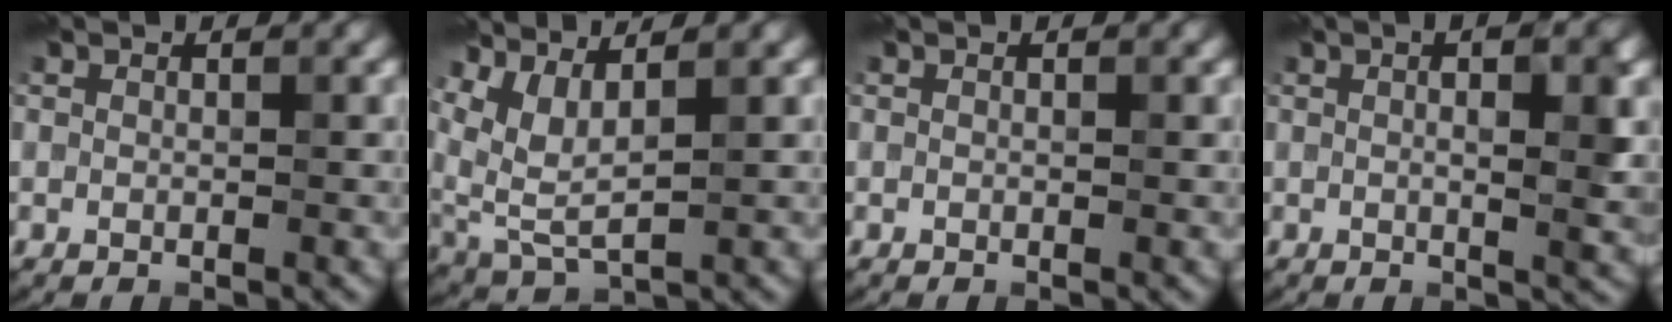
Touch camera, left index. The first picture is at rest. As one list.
[{"total": 4.3, "force": [2.5, 1.2, 3.3], "torque": [-0.089, 0.000, 0.061]}, {"total": 0.0}, {"total": 4.7, "force": [0.6, 0.9, 4.6], "torque": [-0.064, 0.011, 0.005]}]